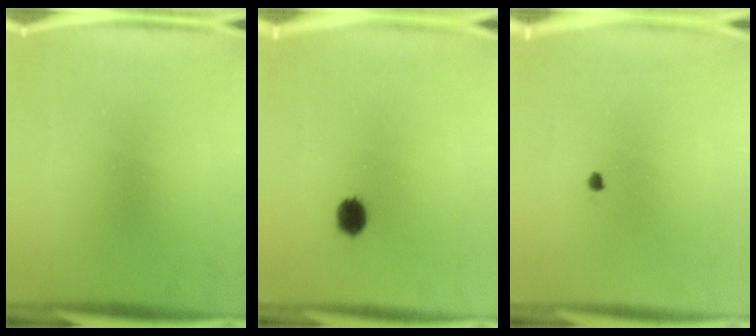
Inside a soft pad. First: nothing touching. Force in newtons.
{"total": 4.0}
{"total": 1.0}